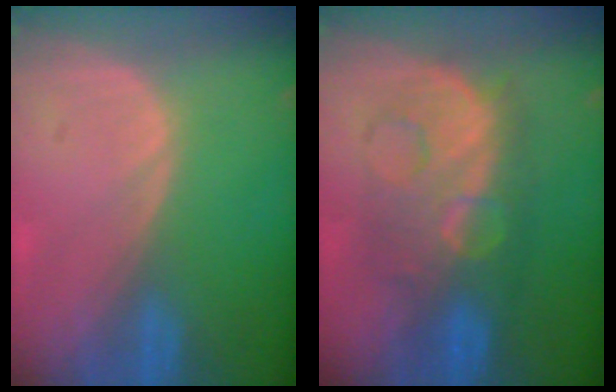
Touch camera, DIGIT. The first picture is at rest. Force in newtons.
{"total": 9.1, "press": 9.0, "slide": 0.3}